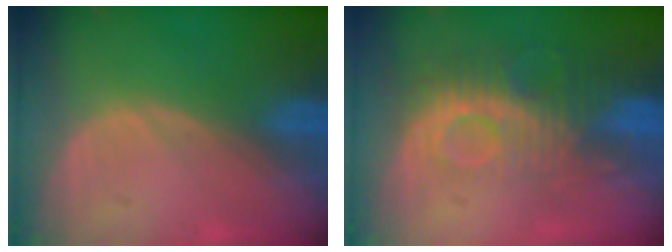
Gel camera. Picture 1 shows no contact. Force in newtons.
{"total": 9.3, "press": 8.2, "slide": 4.3}